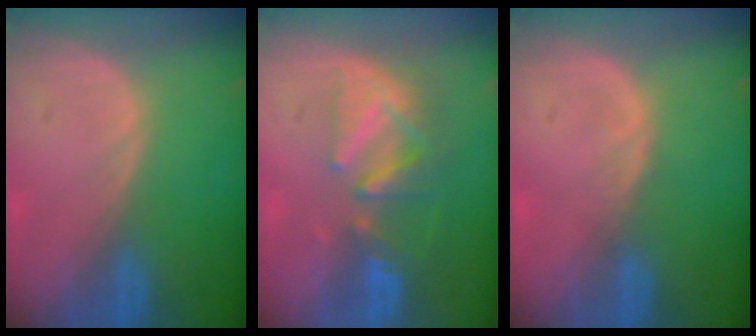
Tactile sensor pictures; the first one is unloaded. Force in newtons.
{"total": 8.2, "press": 7.4, "slide": 3.6}
{"total": 0.9, "press": 0.9, "slide": 0.2}